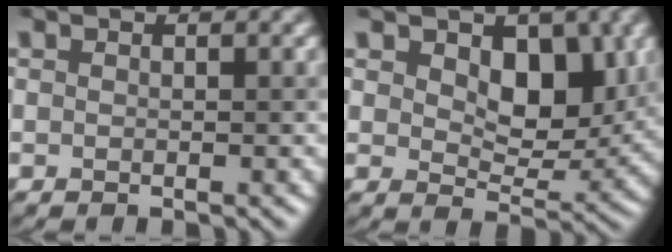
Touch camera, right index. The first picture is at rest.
{"total": 5.3, "force": [1.8, 3.3, 3.7], "torque": [-0.054, -0.011, 0.030]}